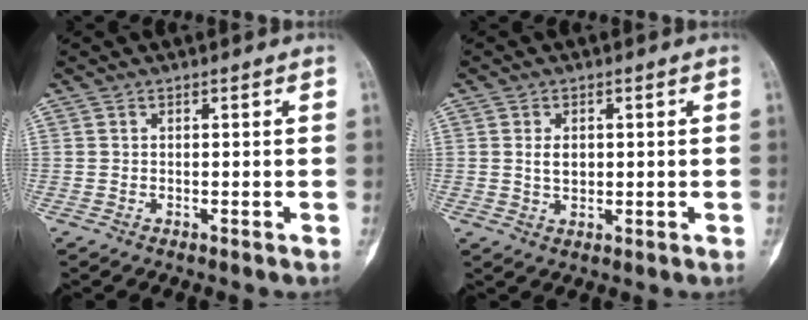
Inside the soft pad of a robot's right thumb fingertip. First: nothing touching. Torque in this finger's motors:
{"motor_torque": [0.65, 0.65, 0.30, -0.28, 0.08]}